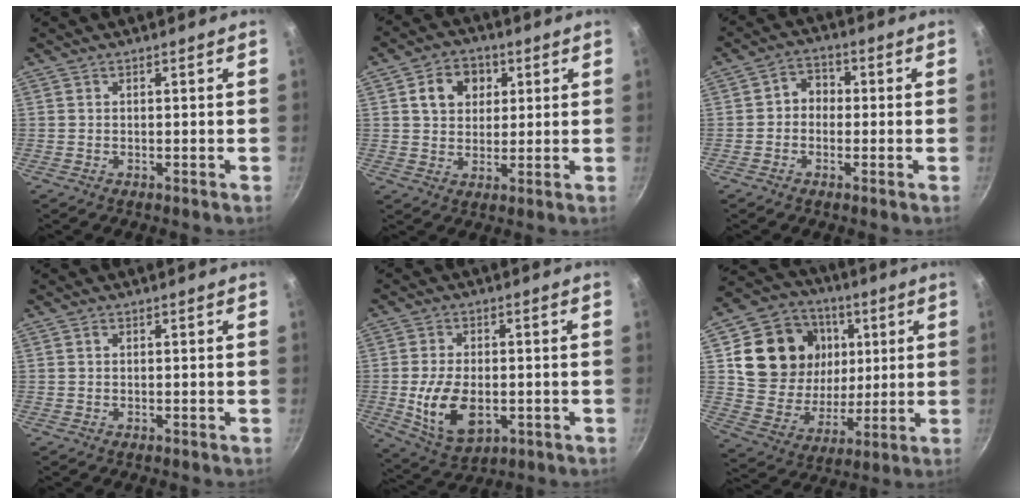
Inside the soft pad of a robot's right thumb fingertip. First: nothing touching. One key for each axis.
{"total": 8.3, "fx": 2.7, "fy": 6.6, "fz": 4.1, "tx": -0.037, "ty": 0.005, "tz": 0.036}
{"total": 4.6, "fx": -0.4, "fy": 3.9, "fz": 2.4, "tx": -0.013, "ty": 0.017, "tz": -0.018}
{"total": 0.6, "fx": 0.2, "fy": 0.5, "fz": 0.3, "tx": -0.005, "ty": 0.005, "tz": 0.004}
{"total": 12.0, "fx": -2.0, "fy": 7.2, "fz": 9.4, "tx": -0.165, "ty": -0.003, "tz": -0.024}
{"total": 20.5, "fx": 5.6, "fy": 16.9, "fz": 10.1, "tx": -0.161, "ty": -0.008, "tz": 0.105}